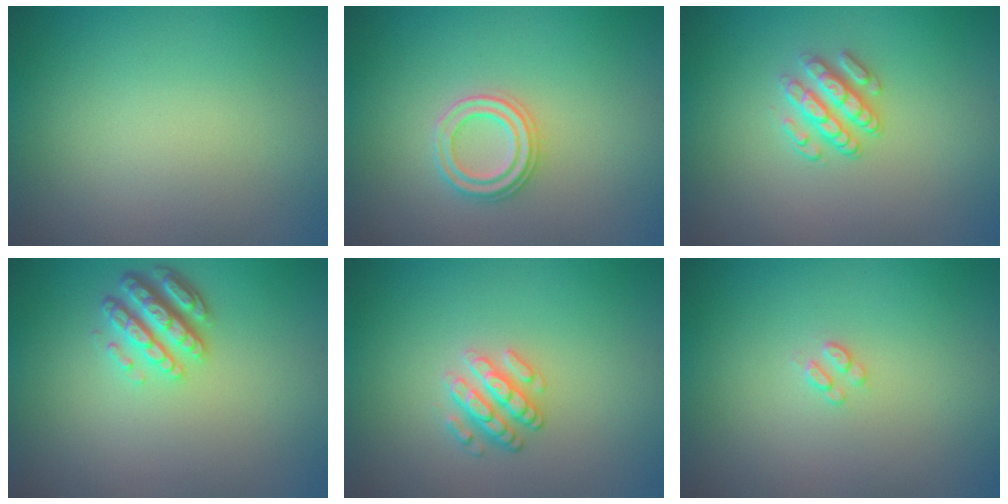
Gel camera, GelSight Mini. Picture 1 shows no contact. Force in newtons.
{"total": 2.3, "press": 2.3, "slide": 0.3}
{"total": 2.8, "press": 2.4, "slide": 1.5}
{"total": 3.5, "press": 3.0, "slide": 1.8}
{"total": 2.6, "press": 2.4, "slide": 1.1}
{"total": 1.0, "press": 0.9, "slide": 0.2}